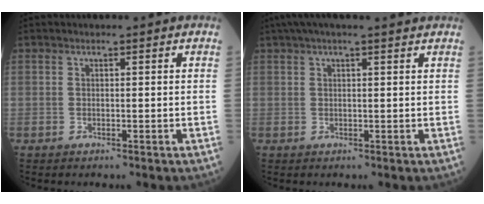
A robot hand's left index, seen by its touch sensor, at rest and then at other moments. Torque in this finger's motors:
{"motor_torque": [1.21, -0.94, 0.16, 0.06]}